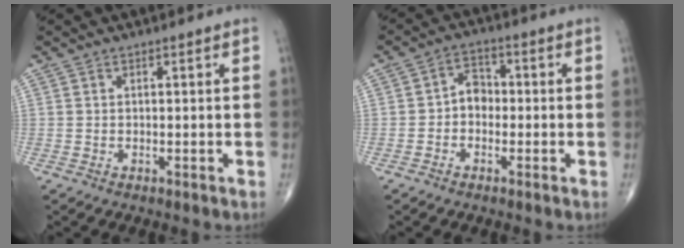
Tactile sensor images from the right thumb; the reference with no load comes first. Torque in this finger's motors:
{"motor_torque": [0.00, 0.09, 0.58, 0.02, -0.01]}